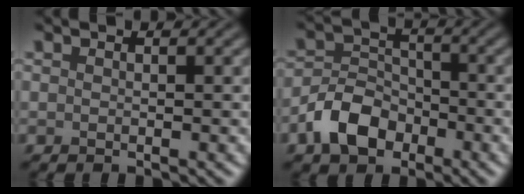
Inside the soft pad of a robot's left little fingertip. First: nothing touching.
{"total": 5.0, "force": [-2.8, 3.3, 2.5], "torque": [-0.047, 0.003, -0.060]}